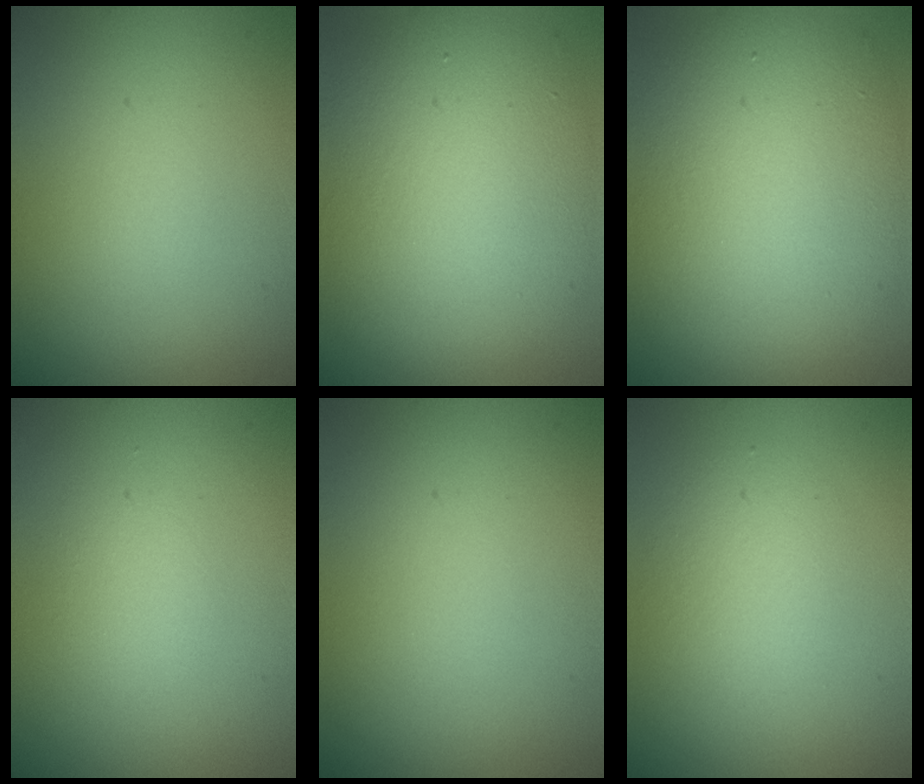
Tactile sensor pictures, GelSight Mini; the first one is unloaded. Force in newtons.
{"total": 9.8, "press": 9.8, "slide": 0.9}
{"total": 10.8, "press": 10.7, "slide": 0.8}
{"total": 1.4, "press": 1.4, "slide": 0.1}
{"total": 0.0}
{"total": 2.8, "press": 2.8, "slide": 0.1}